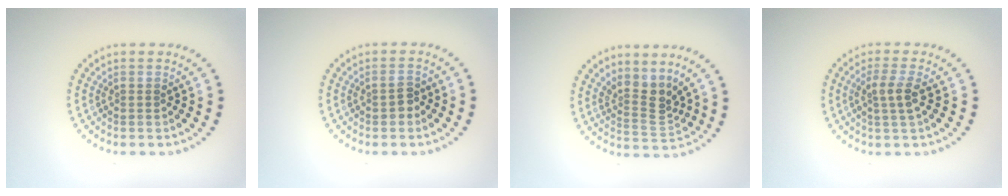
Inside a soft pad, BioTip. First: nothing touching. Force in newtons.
{"total": 1.3, "press": 1.2, "slide": 0.3}
{"total": 3.0, "press": 2.1, "slide": 2.1}
{"total": 2.4, "press": 2.1, "slide": 1.0}